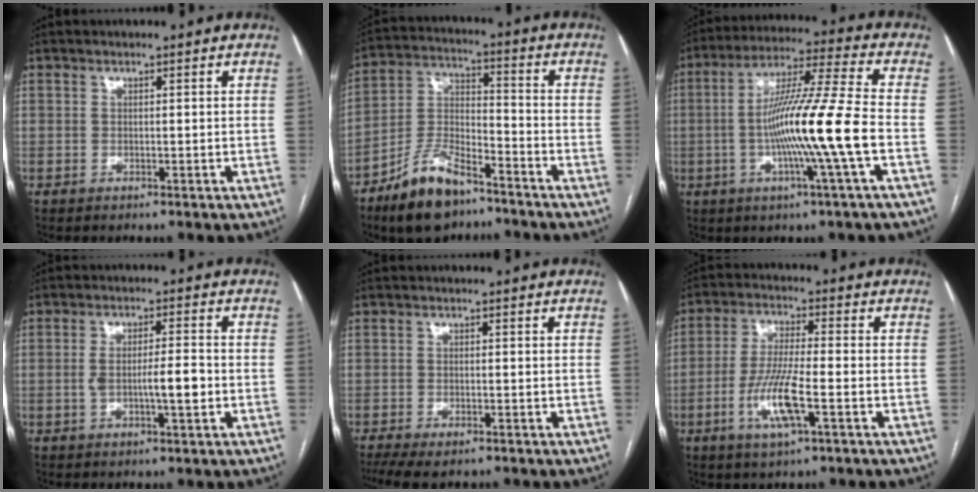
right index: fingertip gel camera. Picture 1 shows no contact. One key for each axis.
{"total": 11.9, "fx": -8.5, "fy": 4.1, "fz": 7.2, "tx": -0.150, "ty": -0.003, "tz": -0.160}
{"total": 14.7, "fx": -3.0, "fy": -1.4, "fz": 14.4, "tx": -0.256, "ty": -0.002, "tz": -0.064}
{"total": 5.8, "fx": -1.1, "fy": 0.9, "fz": 5.6, "tx": -0.102, "ty": 0.005, "tz": -0.015}
{"total": 7.7, "fx": -5.8, "fy": 2.5, "fz": 4.5, "tx": -0.072, "ty": -0.011, "tz": -0.090}
{"total": 9.2, "fx": -3.2, "fy": 1.2, "fz": 8.5, "tx": -0.173, "ty": -0.008, "tz": -0.061}